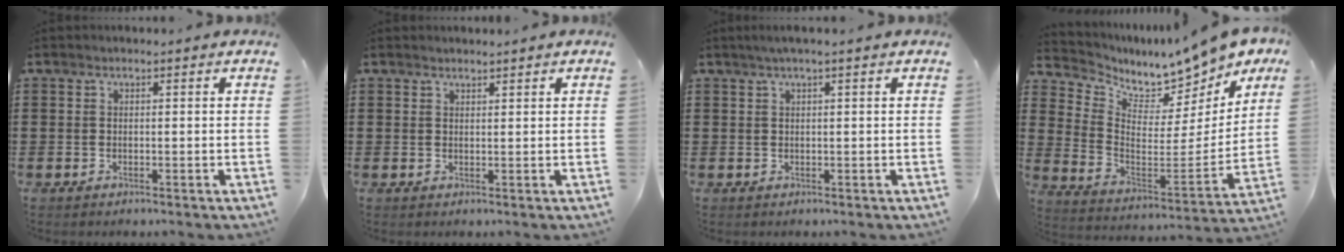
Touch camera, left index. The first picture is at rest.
{"total": 1.1, "force": [1.0, 0.1, 0.2], "torque": [-0.004, 0.000, 0.020]}
{"total": 1.4, "force": [0.6, -0.1, 1.3], "torque": [-0.022, 0.000, 0.010]}
{"total": 7.3, "force": [6.9, 1.8, 1.5], "torque": [-0.054, -0.067, 0.116]}